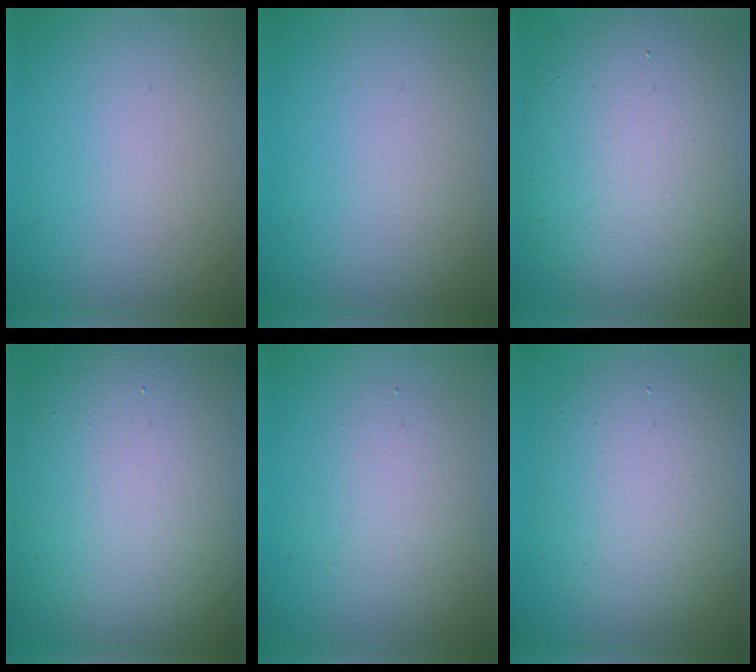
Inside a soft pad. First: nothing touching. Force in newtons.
{"total": 0.0}
{"total": 12.2, "press": 12.2, "slide": 0.8}
{"total": 17.9, "press": 17.8, "slide": 1.3}
{"total": 2.7, "press": 2.7, "slide": 0.2}
{"total": 6.4, "press": 6.4, "slide": 0.2}